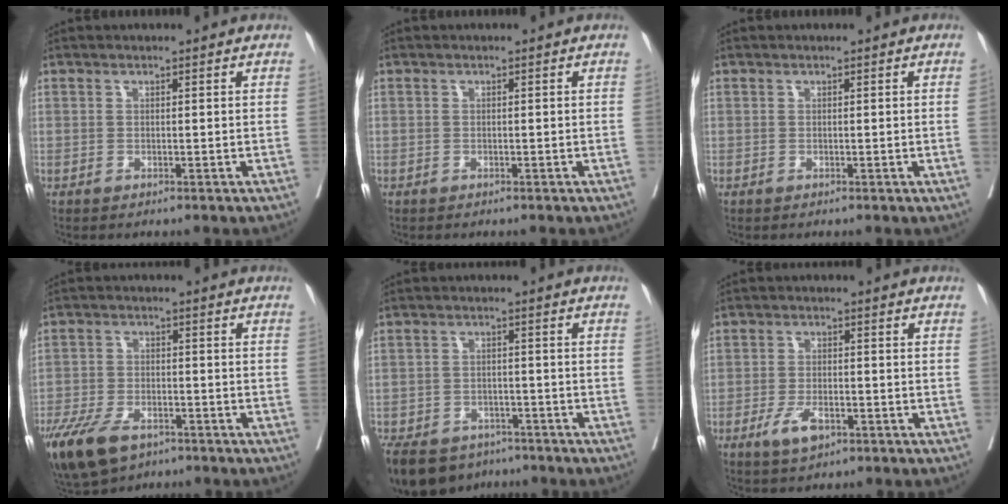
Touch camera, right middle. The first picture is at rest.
{"total": 0.6, "force": [-0.3, 0.5, -0.1], "torque": [0.000, 0.006, -0.007]}
{"total": 0.7, "force": [0.0, -0.3, 0.6], "torque": [-0.006, 0.001, -0.003]}
{"total": 12.6, "force": [-8.1, 6.3, 7.3], "torque": [-0.161, -0.017, -0.138]}
{"total": 13.7, "force": [-9.9, 8.1, 4.8], "torque": [-0.116, -0.013, -0.135]}
{"total": 4.6, "force": [-2.4, 1.9, 3.4], "torque": [-0.069, -0.003, -0.039]}